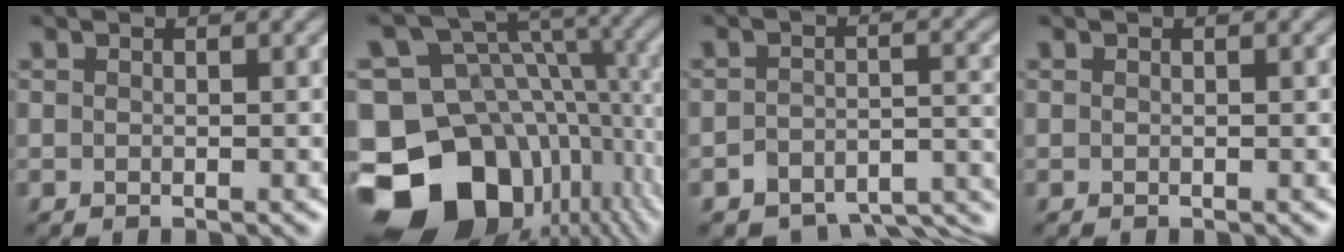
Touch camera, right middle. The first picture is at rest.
{"total": 17.0, "force": [-6.8, 12.4, 9.5], "torque": [-0.177, 0.000, -0.103]}
{"total": 7.8, "force": [-6.8, 3.4, 1.6], "torque": [-0.007, -0.008, -0.082]}
{"total": 0.0}